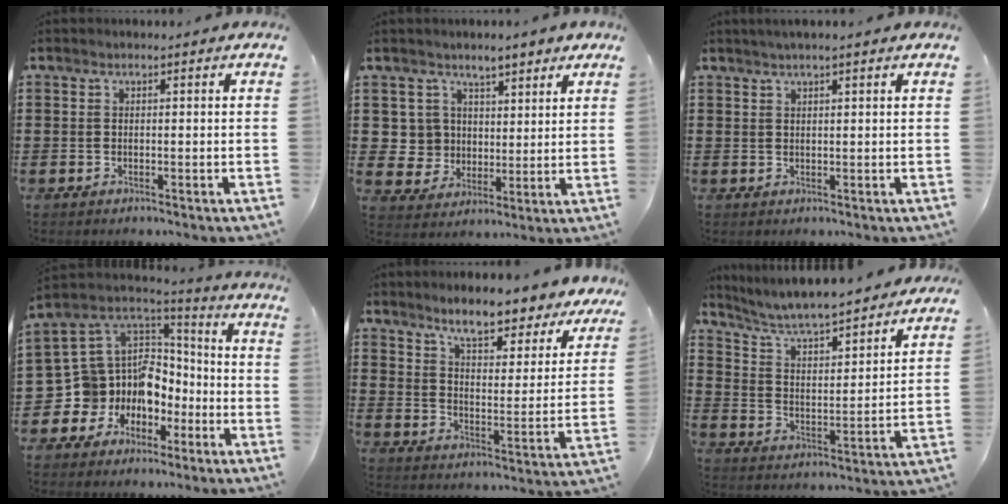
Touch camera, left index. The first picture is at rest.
{"total": 6.5, "force": [4.0, 5.1, -0.9], "torque": [-0.027, -0.016, 0.078]}
{"total": 1.5, "force": [1.2, 0.0, 1.0], "torque": [-0.019, 0.001, 0.022]}
{"total": 10.4, "force": [-2.5, 9.7, 2.9], "torque": [-0.099, -0.016, -0.040]}
{"total": 7.0, "force": [6.4, 0.6, 2.6], "torque": [-0.070, -0.043, 0.108]}
{"total": 5.6, "force": [5.2, 0.4, 1.9], "torque": [-0.060, -0.038, 0.084]}